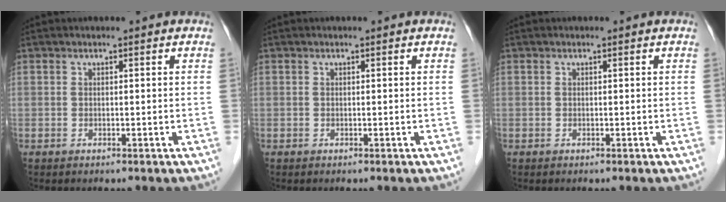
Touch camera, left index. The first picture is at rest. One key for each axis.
{"total": 0.0}
{"total": 0.0}